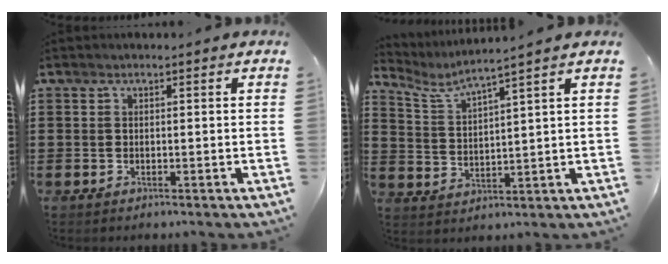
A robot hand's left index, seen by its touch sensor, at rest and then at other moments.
{"total": 4.3, "force": [3.8, -0.3, 2.1], "torque": [-0.059, -0.025, 0.060]}